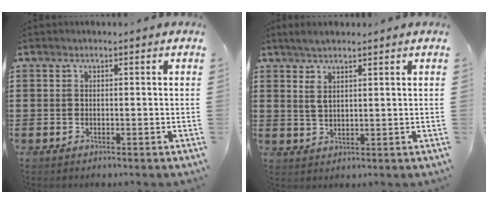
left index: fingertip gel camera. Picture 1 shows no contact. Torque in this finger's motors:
{"motor_torque": [1.47, -0.66, 0.28, 0.05]}